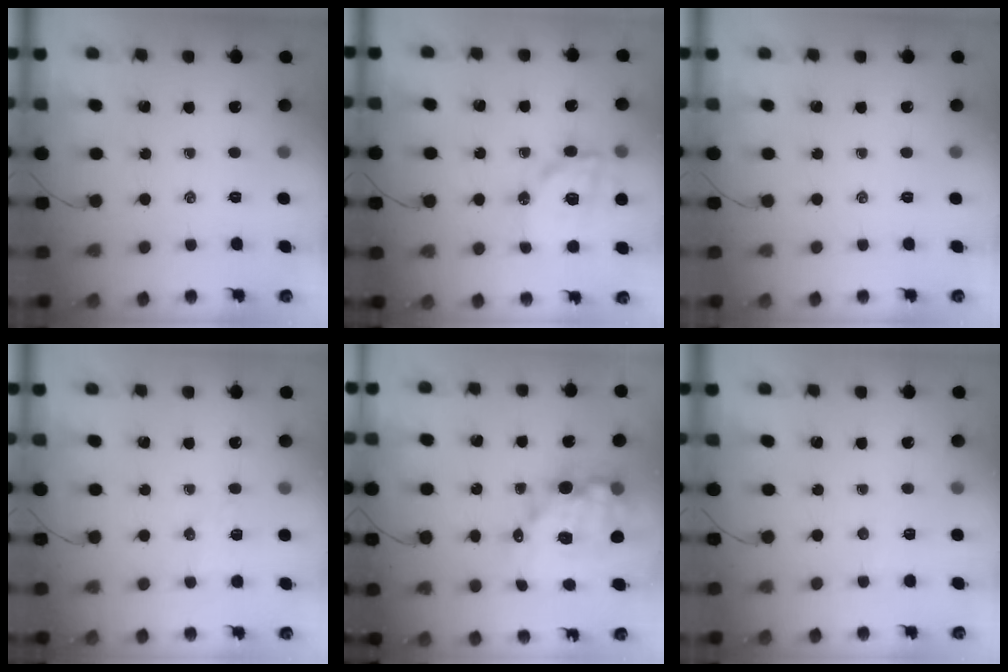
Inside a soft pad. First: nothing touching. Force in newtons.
{"total": 15.0, "press": 14.6, "slide": 3.3}
{"total": 0.0}
{"total": 3.8, "press": 3.7, "slide": 0.9}
{"total": 13.7, "press": 13.2, "slide": 3.6}
{"total": 2.7, "press": 2.6, "slide": 0.8}